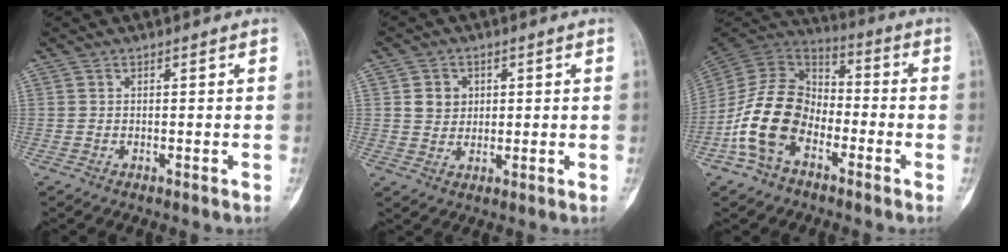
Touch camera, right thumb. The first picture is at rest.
{"total": 4.5, "force": [1.2, 3.9, 1.8], "torque": [-0.009, -0.002, 0.020]}
{"total": 15.7, "force": [-5.9, 10.5, 10.1], "torque": [-0.182, 0.058, -0.123]}